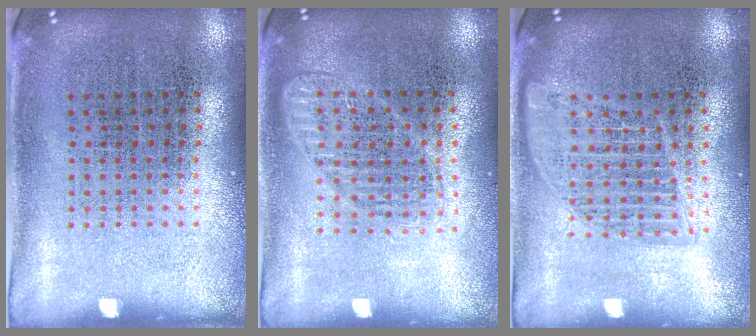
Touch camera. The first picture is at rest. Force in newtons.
{"total": 1.5, "press": 1.3, "slide": 0.7}
{"total": 1.5, "press": 1.4, "slide": 0.7}